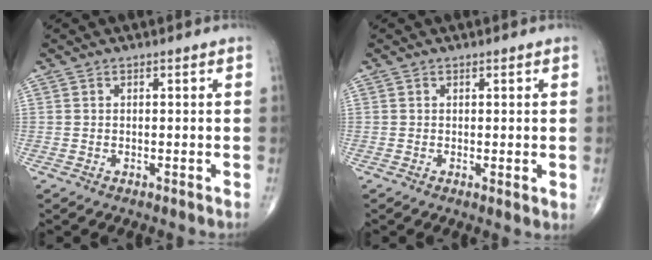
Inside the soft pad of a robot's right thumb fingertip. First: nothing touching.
{"total": 1.5, "force": [0.0, 0.4, 1.4], "torque": [-0.026, -0.008, -0.001]}